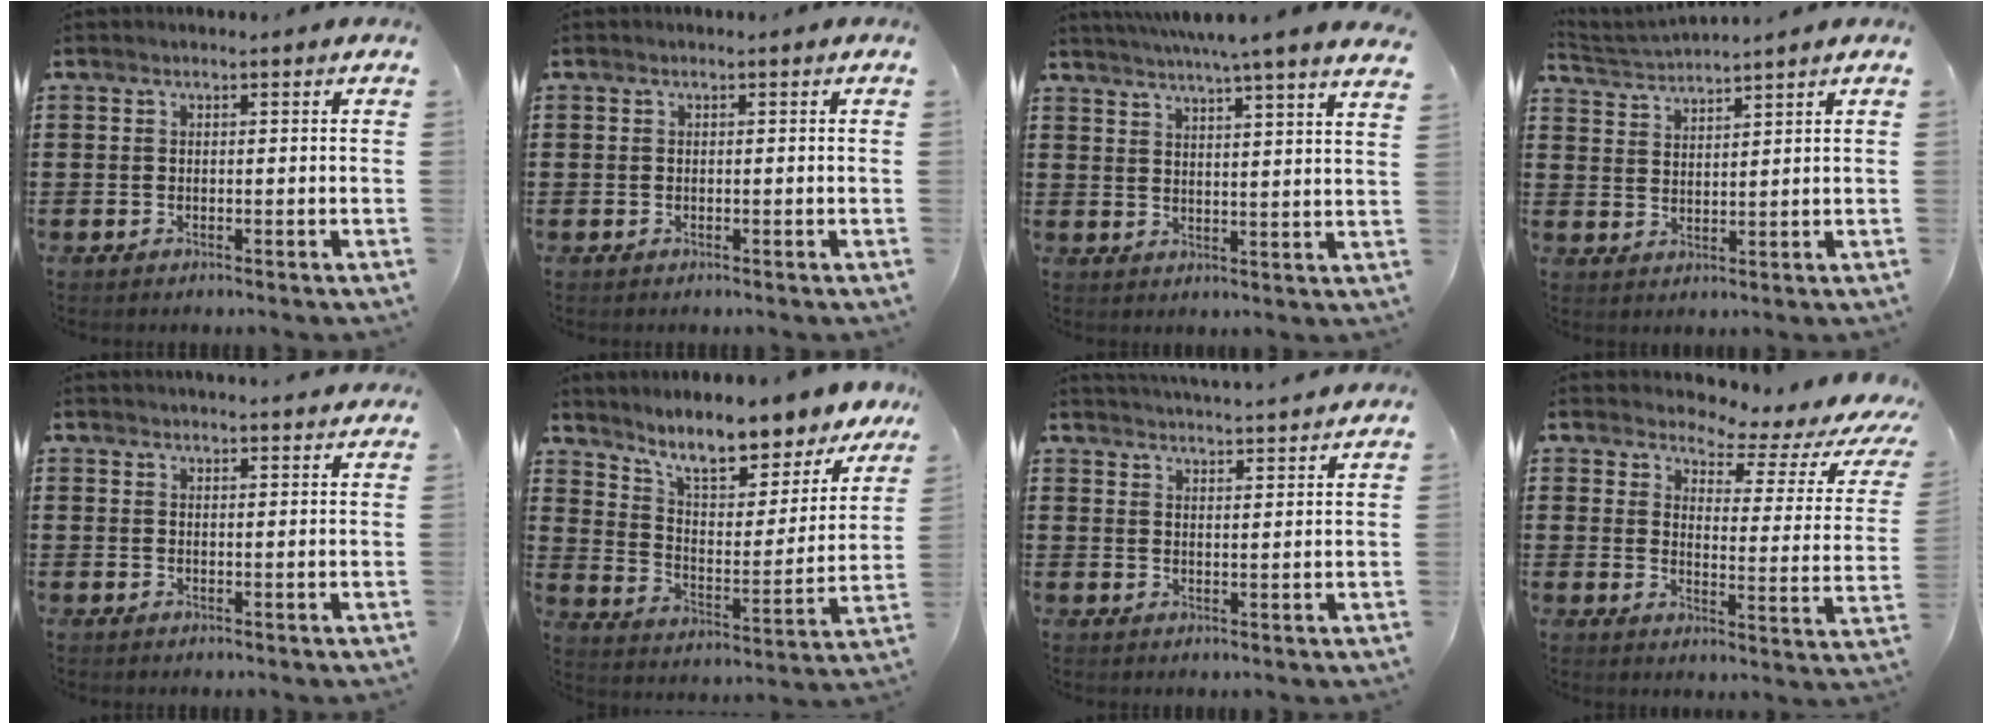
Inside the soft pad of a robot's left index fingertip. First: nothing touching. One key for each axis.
{"total": 0.0}
{"total": 5.6, "fx": 4.9, "fy": -1.4, "fz": 2.3, "tx": -0.062, "ty": -0.031, "tz": 0.083}
{"total": 2.9, "fx": 2.9, "fy": -0.7, "fz": -0.2, "tx": -0.008, "ty": -0.015, "tz": 0.053}
{"total": 2.3, "fx": 2.3, "fy": -0.1, "fz": -0.2, "tx": -0.003, "ty": -0.008, "tz": 0.045}
{"total": 10.2, "fx": 8.7, "fy": 1.7, "fz": 5.0, "tx": -0.109, "ty": -0.063, "tz": 0.147}
{"total": 3.7, "fx": 3.6, "fy": -0.8, "fz": 0.2, "tx": -0.015, "ty": -0.023, "tz": 0.064}
{"total": 4.2, "fx": 3.8, "fy": 0.7, "fz": 1.6, "tx": -0.042, "ty": -0.033, "tz": 0.057}